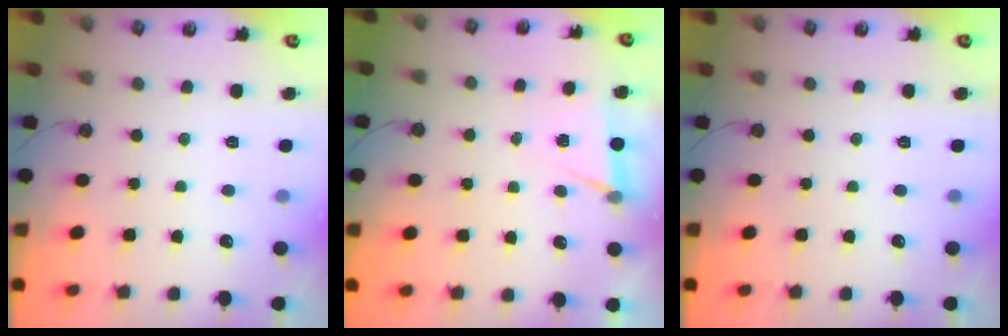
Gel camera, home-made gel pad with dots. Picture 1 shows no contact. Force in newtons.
{"total": 4.9, "press": 2.1, "slide": 4.5}
{"total": 0.0}